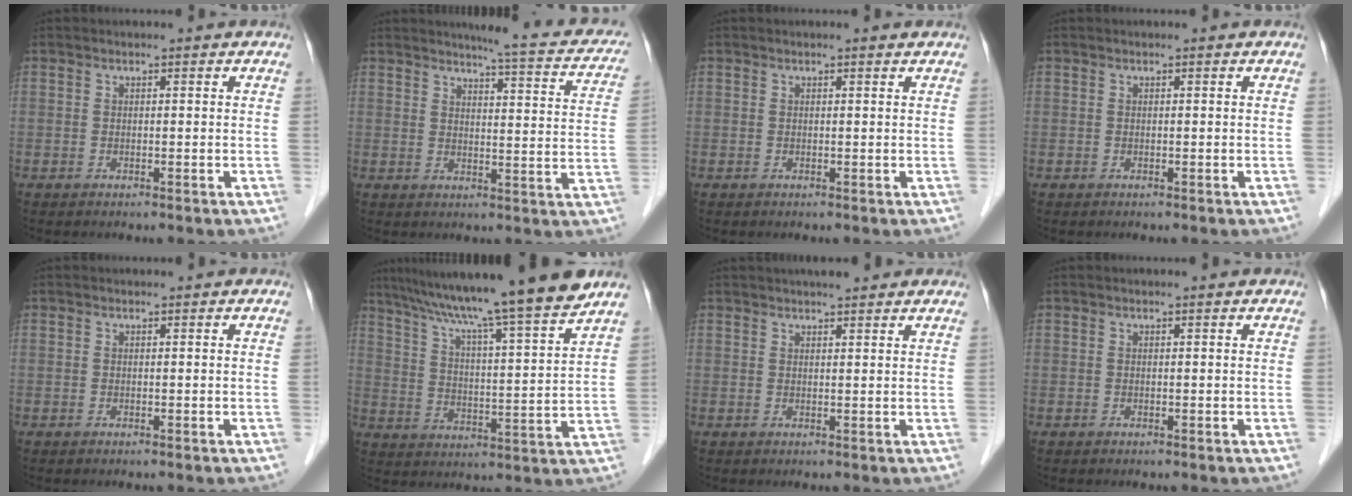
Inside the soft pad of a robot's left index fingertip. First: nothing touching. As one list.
[{"total": 13.0, "force": [11.3, 1.8, 6.2], "torque": [-0.065, -0.018, 0.110]}, {"total": 0.6, "force": [0.5, 0.0, 0.3], "torque": [-0.012, 0.008, 0.007]}, {"total": 0.0}, {"total": 0.0}, {"total": 19.5, "force": [16.4, -1.2, 10.5], "torque": [-0.175, -0.003, 0.248]}, {"total": 5.6, "force": [4.8, 0.8, 2.7], "torque": [-0.033, 0.023, 0.061]}, {"total": 0.0}]